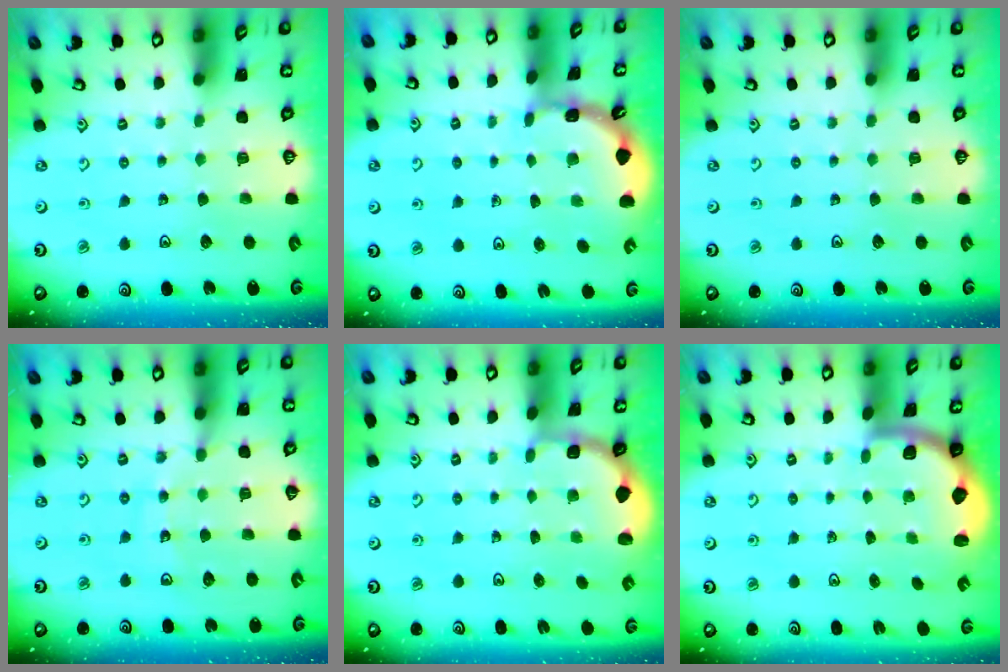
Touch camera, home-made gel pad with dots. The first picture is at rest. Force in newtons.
{"total": 1.7, "press": 1.7, "slide": 0.1}
{"total": 0.0}
{"total": 13.0, "press": 12.6, "slide": 3.3}
{"total": 1.8, "press": 1.6, "slide": 0.7}
{"total": 2.0, "press": 2.0, "slide": 0.5}